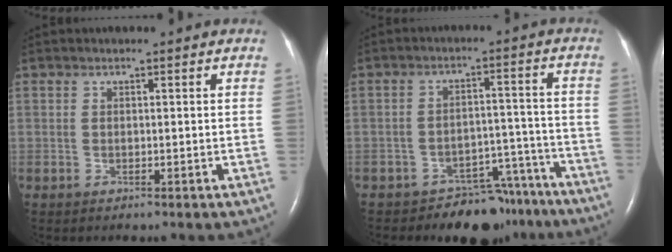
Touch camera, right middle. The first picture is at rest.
{"total": 9.4, "force": [-8.3, 4.4, 0.4], "torque": [0.026, 0.050, -0.111]}